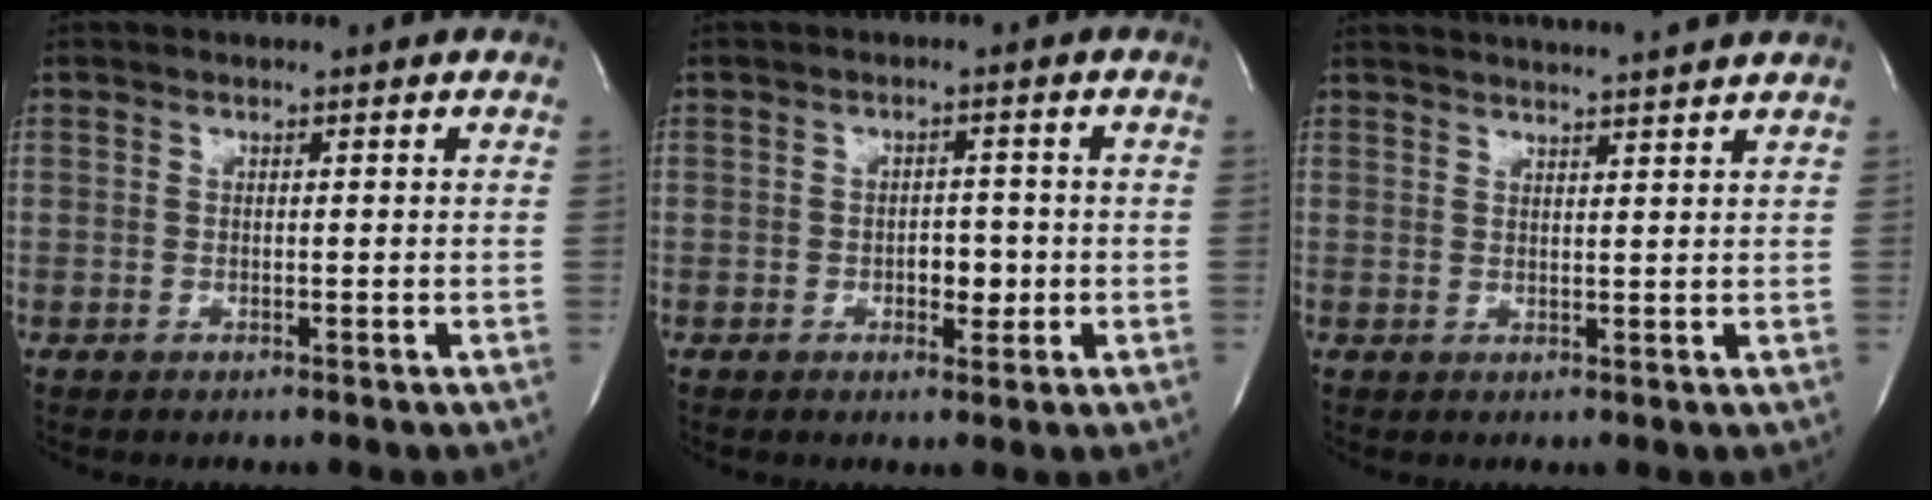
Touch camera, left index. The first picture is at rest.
{"total": 3.0, "force": [-0.7, 1.7, 2.3], "torque": [-0.029, 0.003, -0.006]}
{"total": 9.7, "force": [9.0, -1.2, 3.3], "torque": [-0.052, 0.010, 0.115]}